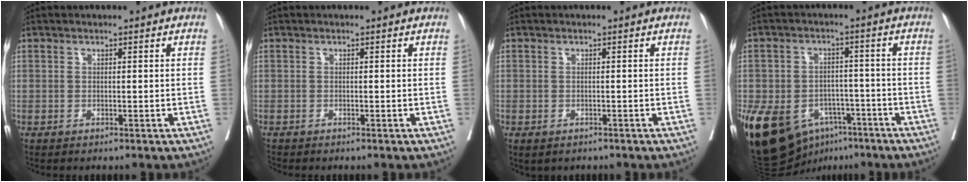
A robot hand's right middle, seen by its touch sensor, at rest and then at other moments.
{"total": 0.9, "force": [-0.8, -0.4, 0.0], "torque": [0.000, -0.002, -0.014]}
{"total": 1.8, "force": [-1.4, 0.8, 0.8], "torque": [-0.014, -0.005, -0.012]}
{"total": 17.7, "force": [-9.0, 11.8, 9.7], "torque": [-0.214, 0.006, -0.130]}